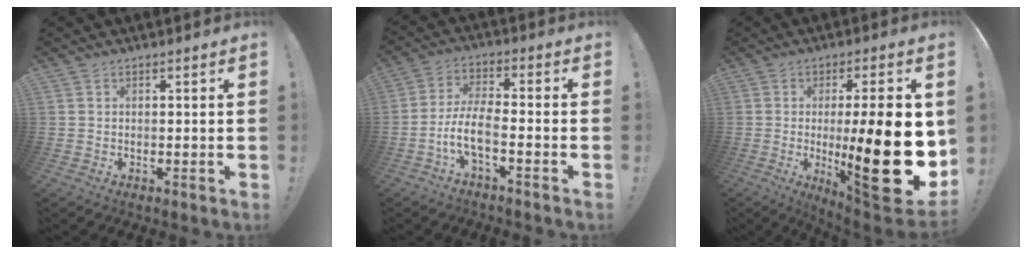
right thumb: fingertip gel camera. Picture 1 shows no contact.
{"total": 9.0, "force": [-4.3, 3.0, 7.3], "torque": [-0.153, 0.007, -0.080]}
{"total": 26.3, "force": [-1.6, 6.2, 25.5], "torque": [-0.394, -0.024, -0.018]}